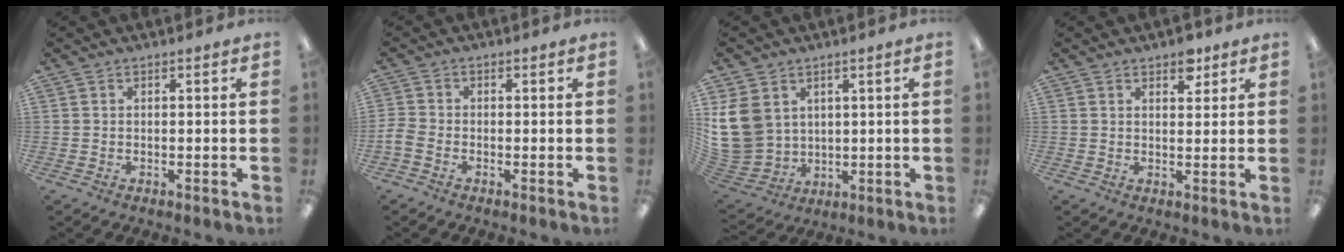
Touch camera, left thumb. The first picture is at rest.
{"total": 2.2, "force": [-1.1, 1.4, 1.3], "torque": [-0.026, 0.002, -0.021]}
{"total": 12.3, "force": [3.3, 10.5, 5.6], "torque": [-0.154, -0.013, 0.067]}
{"total": 4.3, "force": [3.1, 2.2, 2.0], "torque": [-0.005, -0.019, 0.048]}